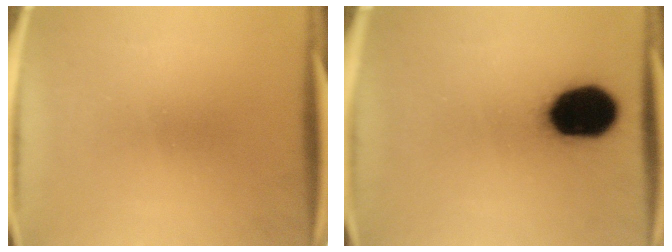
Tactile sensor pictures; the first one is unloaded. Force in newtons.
{"total": 18.7}